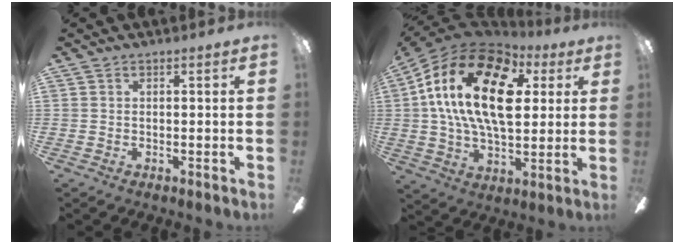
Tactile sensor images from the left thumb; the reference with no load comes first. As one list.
[{"total": 22.6, "force": [6.4, 12.7, 17.6], "torque": [-0.352, 0.004, 0.103]}]